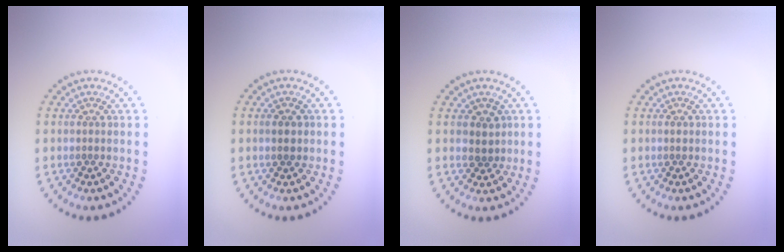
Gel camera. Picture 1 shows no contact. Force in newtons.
{"total": 1.3, "press": 1.3, "slide": 0.3}
{"total": 1.8, "press": 1.4, "slide": 1.1}
{"total": 0.6, "press": 0.6, "slide": 0.1}